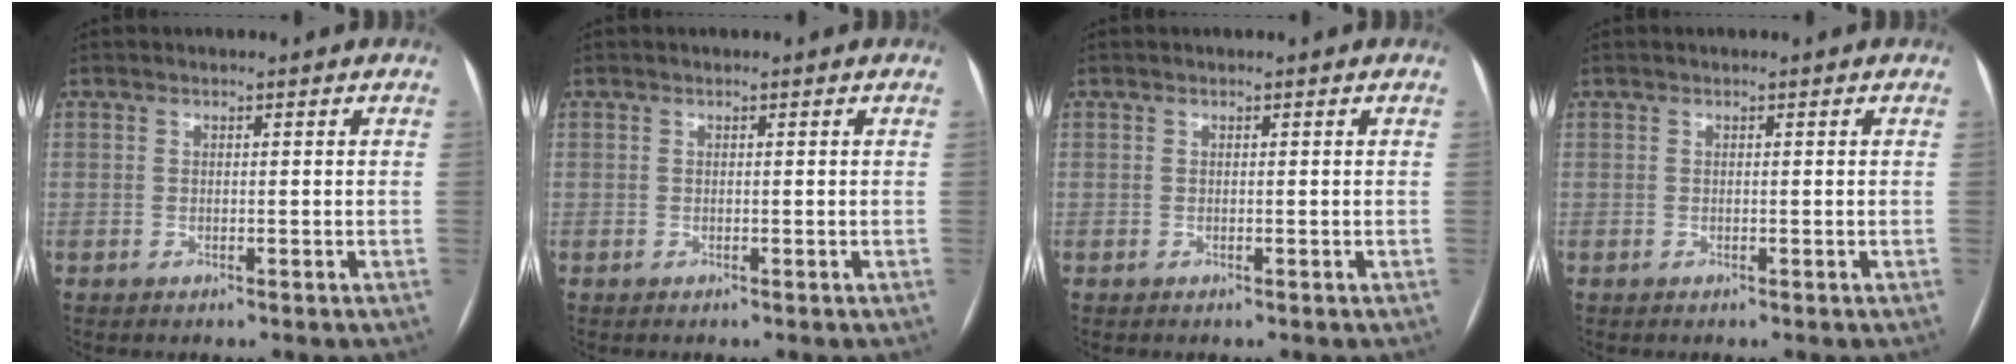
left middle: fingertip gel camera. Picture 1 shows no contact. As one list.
[{"total": 0.0}, {"total": 0.0}, {"total": 0.0}]